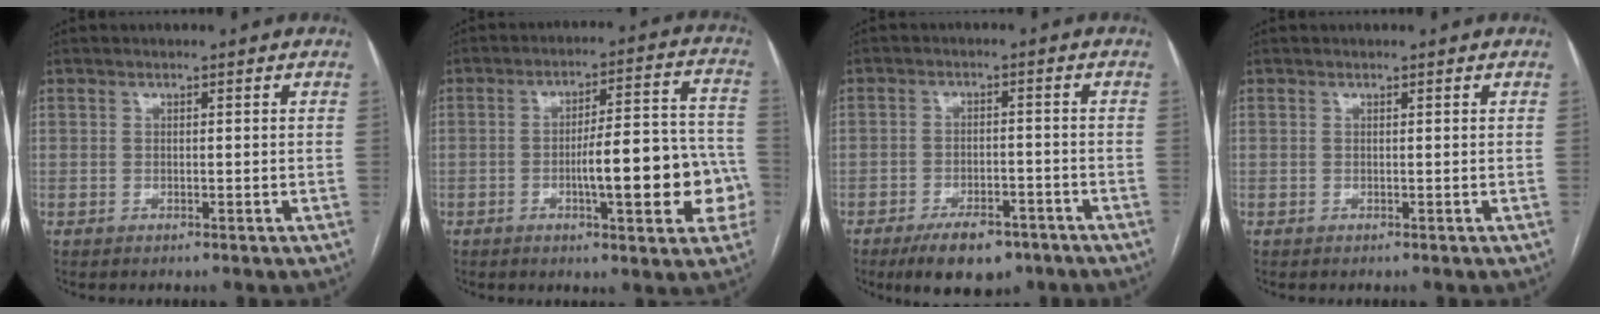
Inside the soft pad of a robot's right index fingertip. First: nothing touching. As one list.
[{"total": 14.8, "force": [-4.0, 3.1, 13.9], "torque": [-0.172, 0.033, -0.049]}, {"total": 8.3, "force": [-5.9, 3.6, 4.6], "torque": [-0.073, -0.001, -0.090]}, {"total": 0.0}]